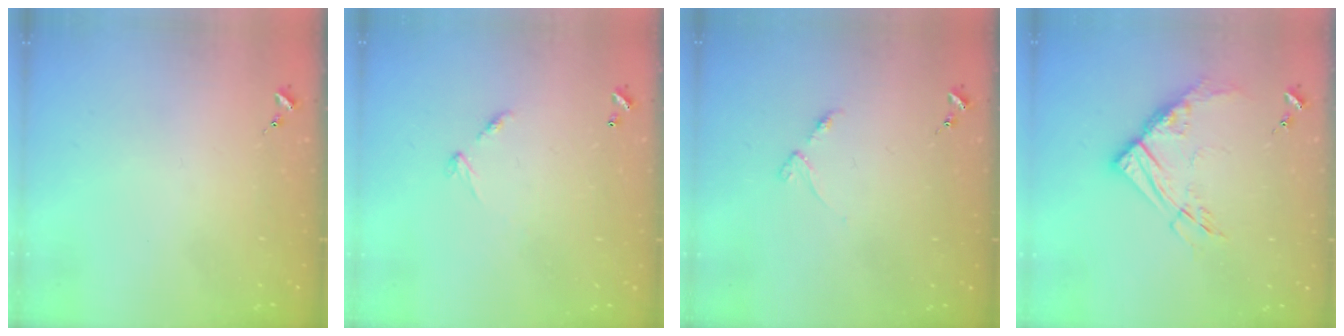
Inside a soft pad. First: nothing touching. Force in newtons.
{"total": 6.0, "press": 6.0, "slide": 0.5}
{"total": 3.5, "press": 3.5, "slide": 0.4}
{"total": 12.7, "press": 12.6, "slide": 1.3}